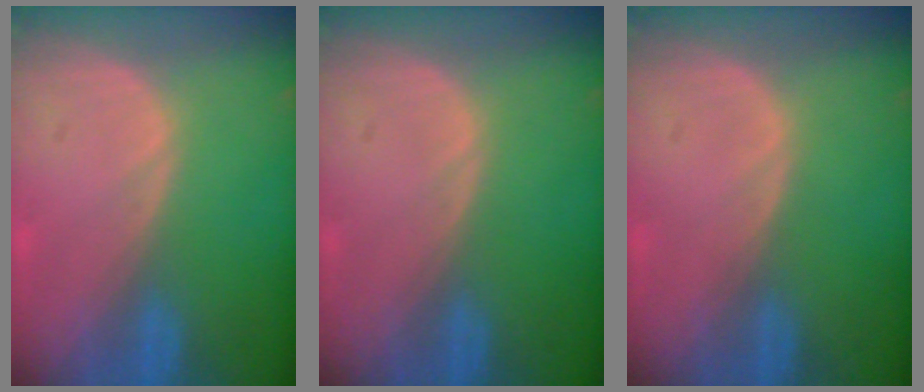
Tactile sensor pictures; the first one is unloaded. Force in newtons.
{"total": 0.0}
{"total": 0.0}